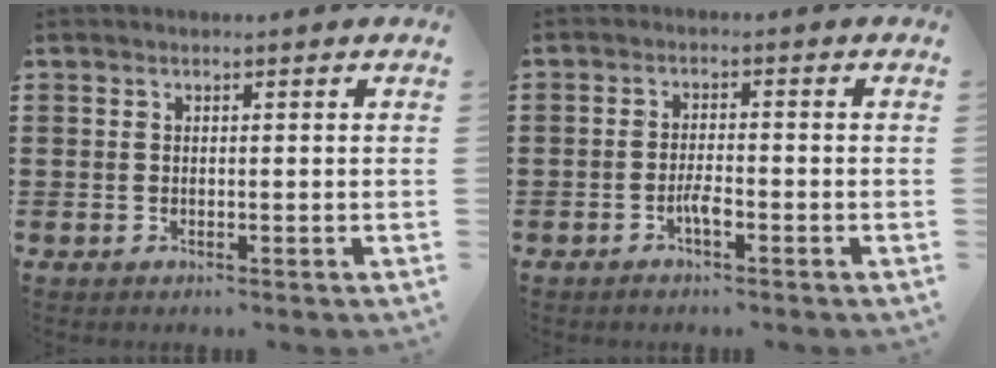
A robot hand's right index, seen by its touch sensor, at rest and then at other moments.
{"total": 2.8, "force": [-1.5, 0.7, 2.2], "torque": [-0.038, 0.004, -0.028]}